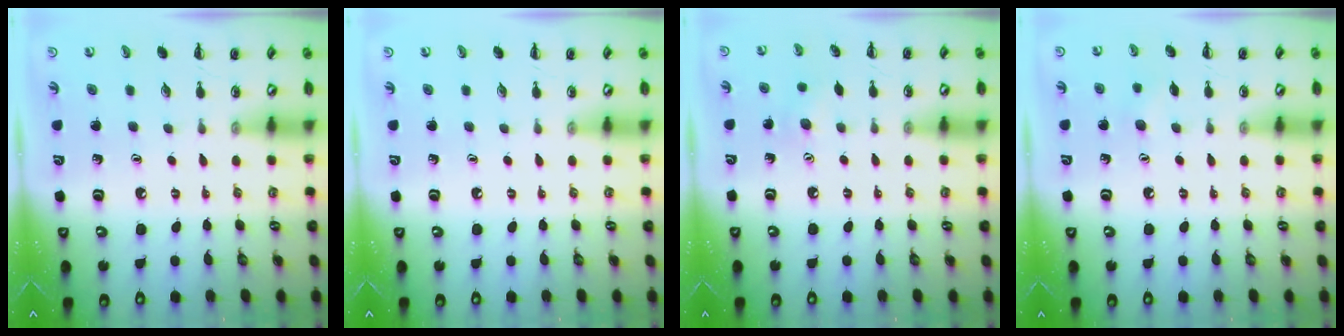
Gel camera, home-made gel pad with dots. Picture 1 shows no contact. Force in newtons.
{"total": 0.0}
{"total": 4.0, "press": 3.9, "slide": 0.7}
{"total": 5.0, "press": 4.8, "slide": 1.3}